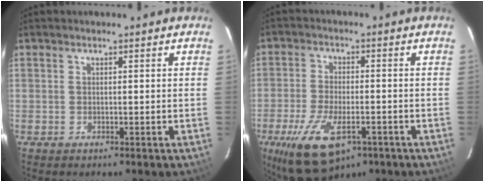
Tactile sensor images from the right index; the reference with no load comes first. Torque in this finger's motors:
{"motor_torque": [1.11, -1.03, 0.73, 0.18]}